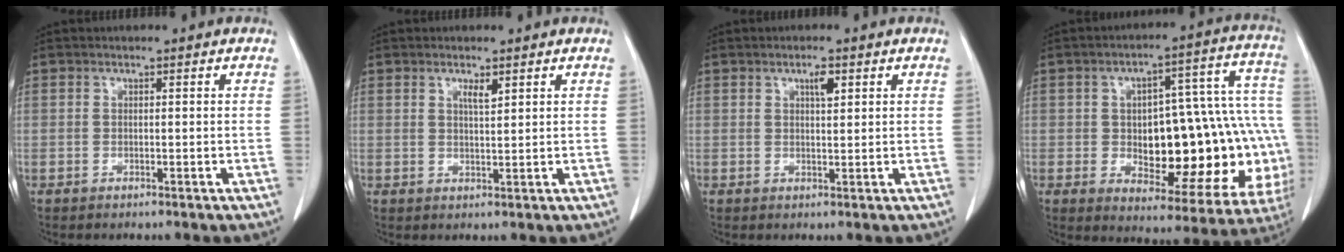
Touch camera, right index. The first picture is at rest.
{"total": 1.9, "force": [1.1, 0.2, 1.5], "torque": [-0.030, -0.003, 0.022]}
{"total": 2.2, "force": [1.1, 0.6, 1.8], "torque": [-0.033, -0.001, 0.019]}
{"total": 26.1, "force": [-2.5, 10.6, 23.7], "torque": [-0.260, 0.047, -0.004]}